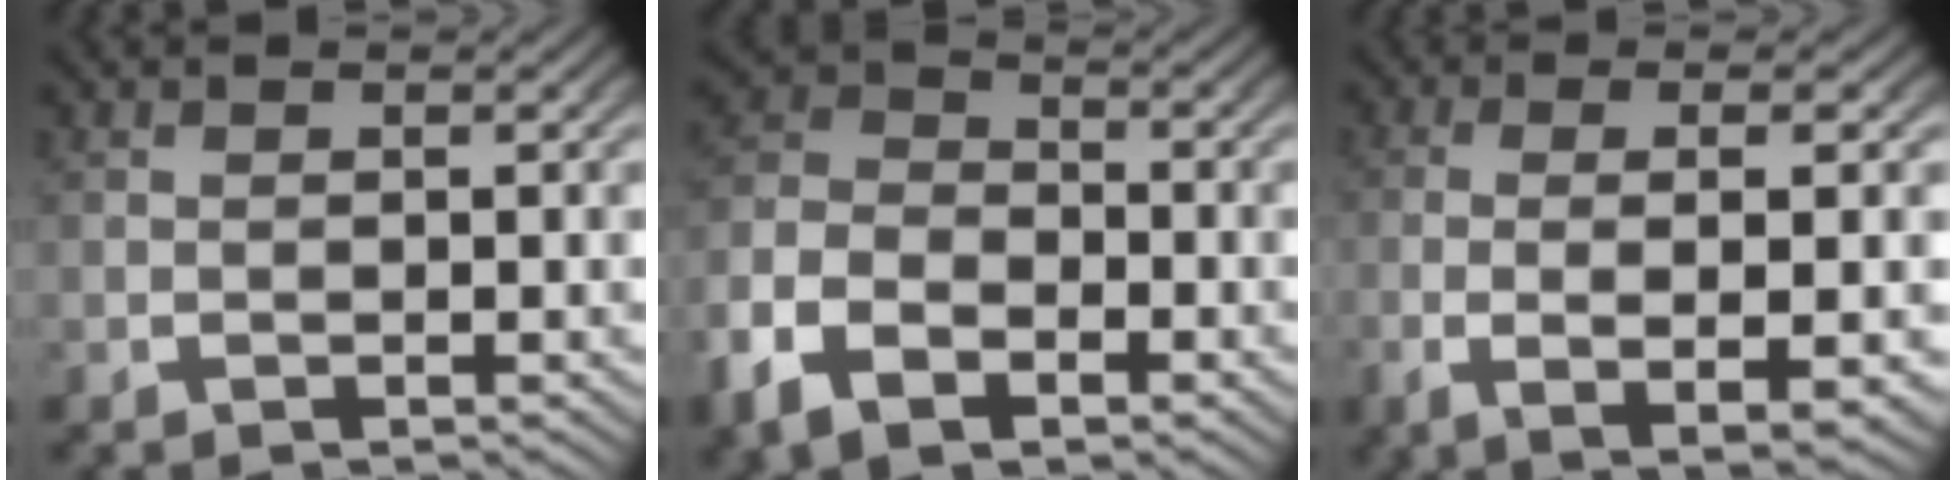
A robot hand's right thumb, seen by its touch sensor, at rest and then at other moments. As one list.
[{"total": 7.5, "force": [-2.2, 5.6, 4.5], "torque": [-0.107, -0.015, -0.039]}, {"total": 7.6, "force": [-1.4, 2.2, 7.1], "torque": [-0.139, -0.015, -0.009]}]